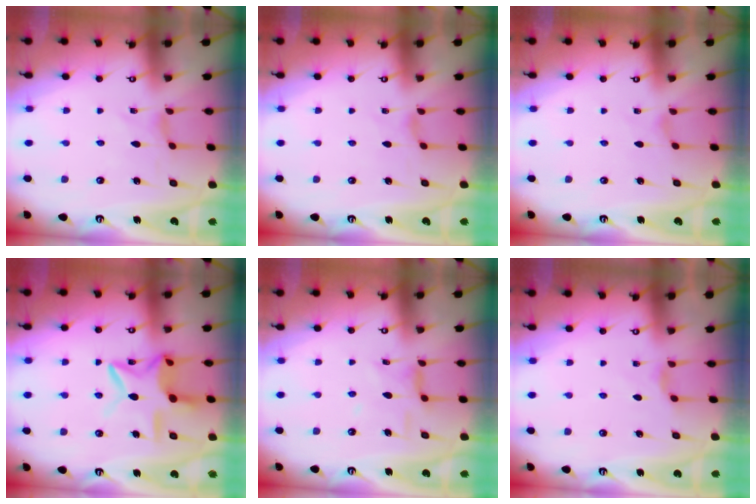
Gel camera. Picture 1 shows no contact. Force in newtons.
{"total": 1.2, "press": 1.2, "slide": 0.3}
{"total": 0.9, "press": 0.8, "slide": 0.3}
{"total": 12.5, "press": 12.5, "slide": 1.0}
{"total": 7.3, "press": 7.3, "slide": 0.6}
{"total": 2.4, "press": 2.3, "slide": 0.3}